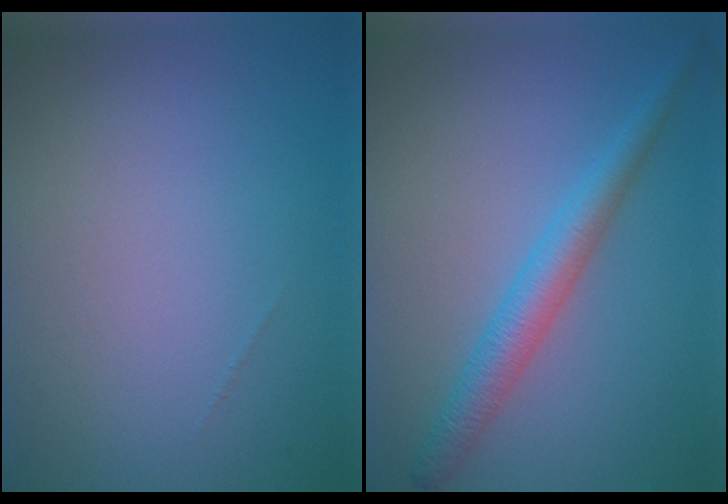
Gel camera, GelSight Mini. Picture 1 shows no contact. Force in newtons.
{"total": 3.4, "press": 3.4, "slide": 0.1}